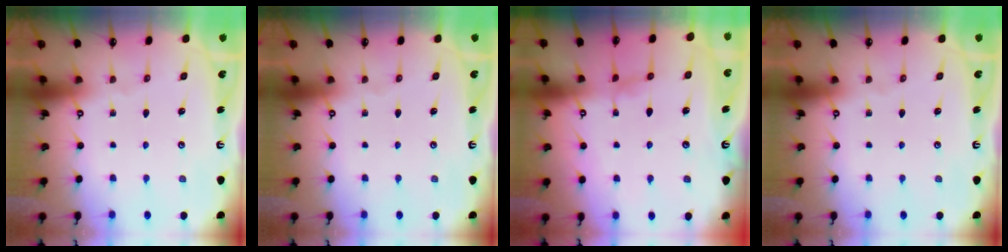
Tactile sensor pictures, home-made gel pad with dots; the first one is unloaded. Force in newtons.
{"total": 0.0}
{"total": 1.5, "press": 1.4, "slide": 0.3}
{"total": 0.0}